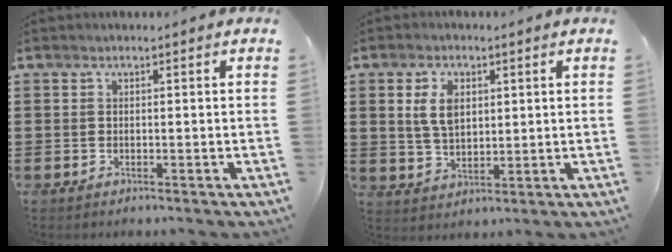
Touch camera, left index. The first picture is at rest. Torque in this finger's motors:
{"motor_torque": [0.46, 0.52, 0.63, 0.10]}